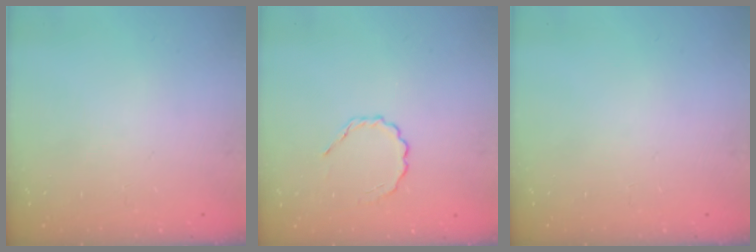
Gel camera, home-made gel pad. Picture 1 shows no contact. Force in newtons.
{"total": 2.5, "press": 2.3, "slide": 0.9}
{"total": 0.0}